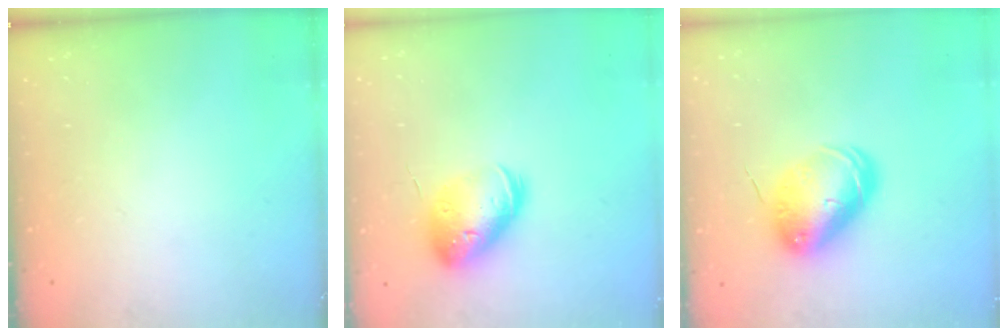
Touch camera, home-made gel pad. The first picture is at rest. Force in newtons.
{"total": 16.6, "press": 16.4, "slide": 2.7}
{"total": 10.1, "press": 9.9, "slide": 2.0}